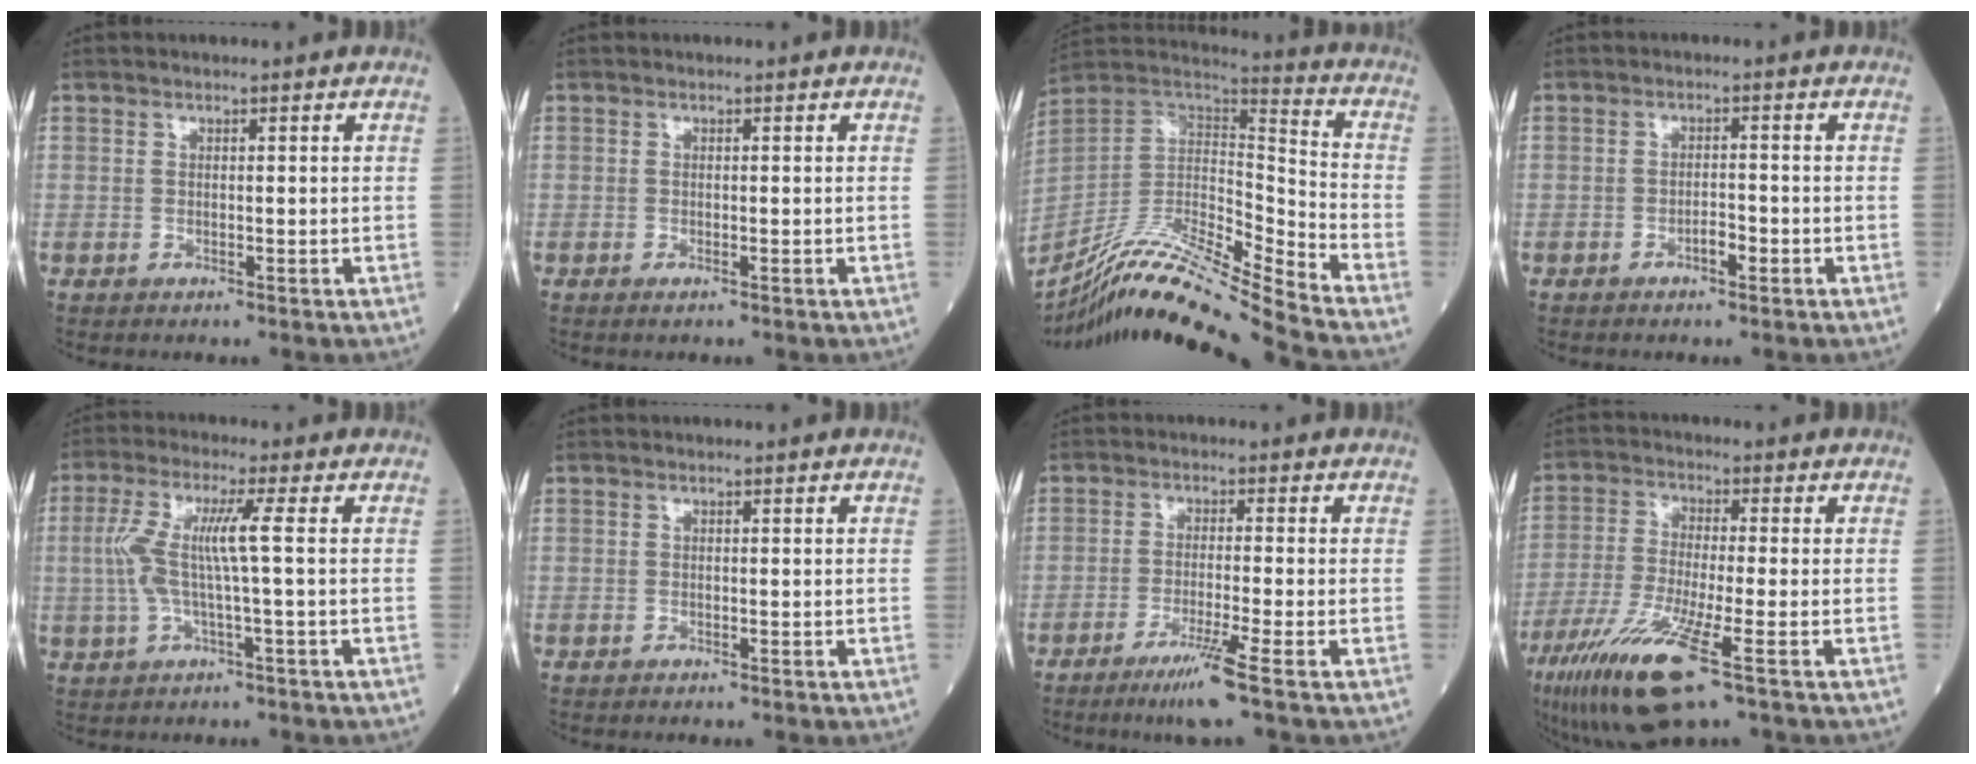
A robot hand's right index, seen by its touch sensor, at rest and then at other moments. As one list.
[{"total": 0.6, "force": [-0.3, 0.1, 0.5], "torque": [-0.009, -0.003, -0.004]}, {"total": 19.2, "force": [-17.2, -1.6, 8.4], "torque": [-0.164, 0.019, -0.315]}, {"total": 1.9, "force": [-1.1, 0.7, 1.5], "torque": [-0.021, 0.003, -0.019]}, {"total": 6.9, "force": [0.3, -0.3, 6.9], "torque": [-0.154, 0.013, 0.004]}, {"total": 0.0}, {"total": 5.7, "force": [-3.5, -1.5, 4.3], "torque": [-0.078, -0.018, -0.068]}, {"total": 12.0, "force": [-6.1, 0.7, 10.3], "torque": [-0.215, -0.034, -0.112]}]